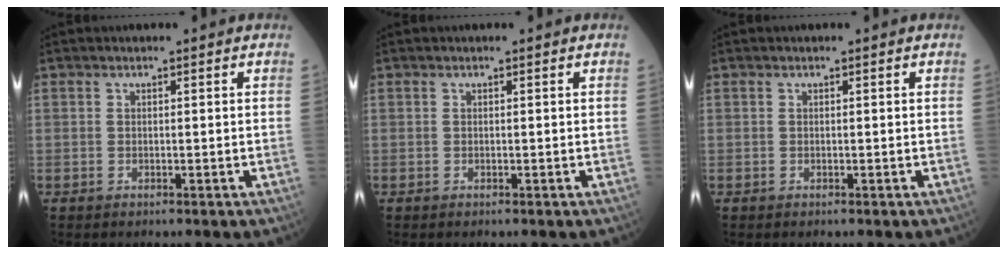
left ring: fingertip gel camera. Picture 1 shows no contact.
{"total": 0.0}
{"total": 0.0}